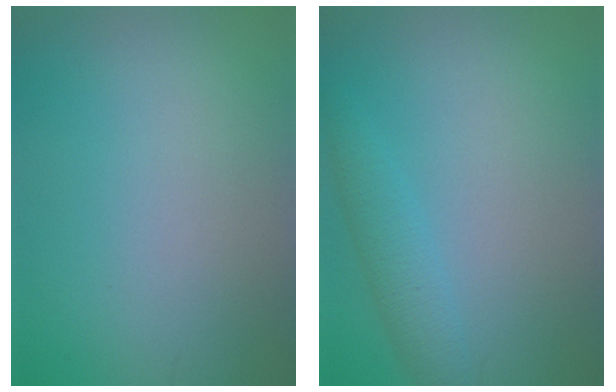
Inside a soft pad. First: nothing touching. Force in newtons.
{"total": 2.2, "press": 2.2, "slide": 0.2}